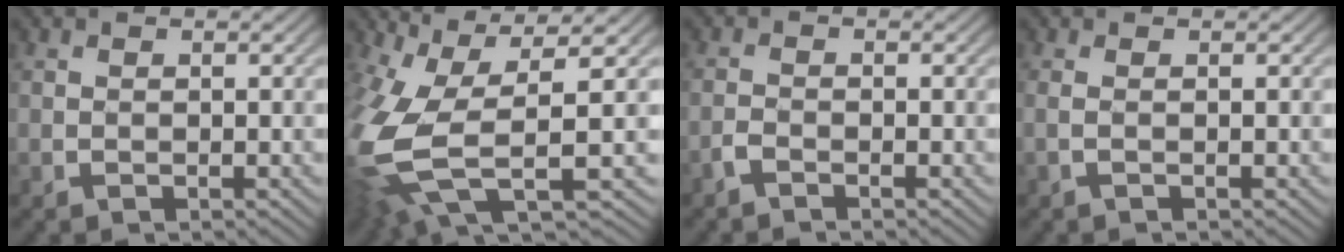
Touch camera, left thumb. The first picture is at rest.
{"total": 14.8, "force": [-2.6, 6.7, 12.9], "torque": [-0.302, -0.034, -0.029]}
{"total": 1.9, "force": [-1.8, 0.3, 0.4], "torque": [-0.012, 0.005, -0.040]}
{"total": 0.5, "force": [-0.1, -0.2, 0.5], "torque": [-0.012, -0.001, -0.002]}